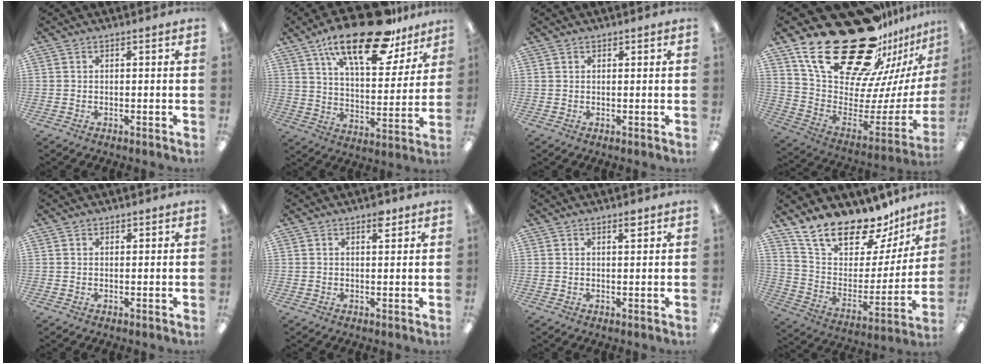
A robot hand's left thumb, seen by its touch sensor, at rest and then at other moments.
{"total": 22.7, "force": [15.7, 8.6, 14.0], "torque": [-0.216, -0.089, 0.263]}
{"total": 0.6, "force": [0.5, 0.3, 0.0], "torque": [0.000, 0.001, 0.009]}
{"total": 33.0, "force": [22.7, 15.7, 18.0], "torque": [-0.284, -0.164, 0.442]}
{"total": 0.9, "force": [0.7, 0.5, 0.0], "torque": [0.000, 0.000, 0.014]}
{"total": 2.8, "force": [1.9, 1.1, 1.7], "torque": [-0.013, -0.007, 0.029]}
{"total": 1.8, "force": [1.5, 0.4, 1.0], "torque": [-0.015, -0.004, 0.024]}
{"total": 20.4, "force": [17.0, 8.1, 7.9], "torque": [-0.140, -0.125, 0.301]}